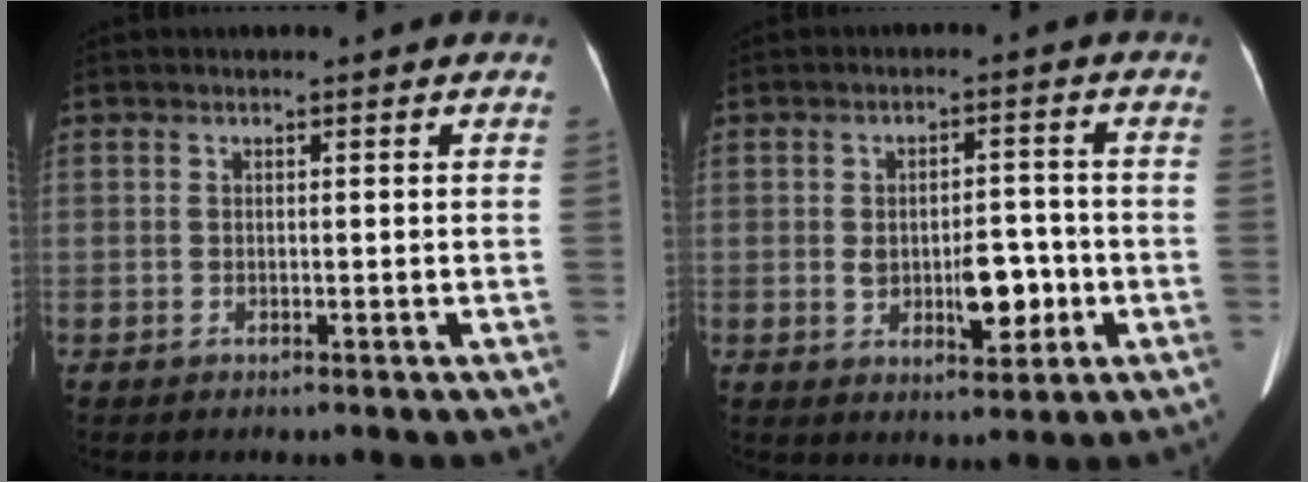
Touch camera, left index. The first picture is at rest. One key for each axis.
{"total": 6.7, "fx": -1.3, "fy": 3.0, "fz": 5.8, "tx": -0.087, "ty": 0.002, "tz": -0.012}